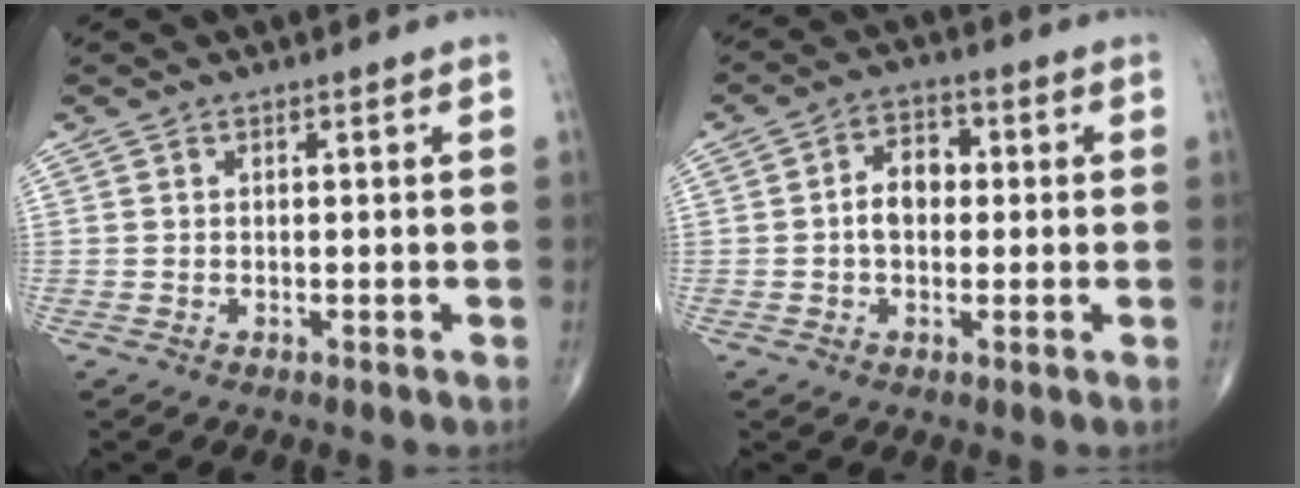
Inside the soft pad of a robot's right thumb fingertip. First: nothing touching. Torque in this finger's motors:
{"motor_torque": [-0.17, 0.32, 0.36, 0.22, 0.06]}